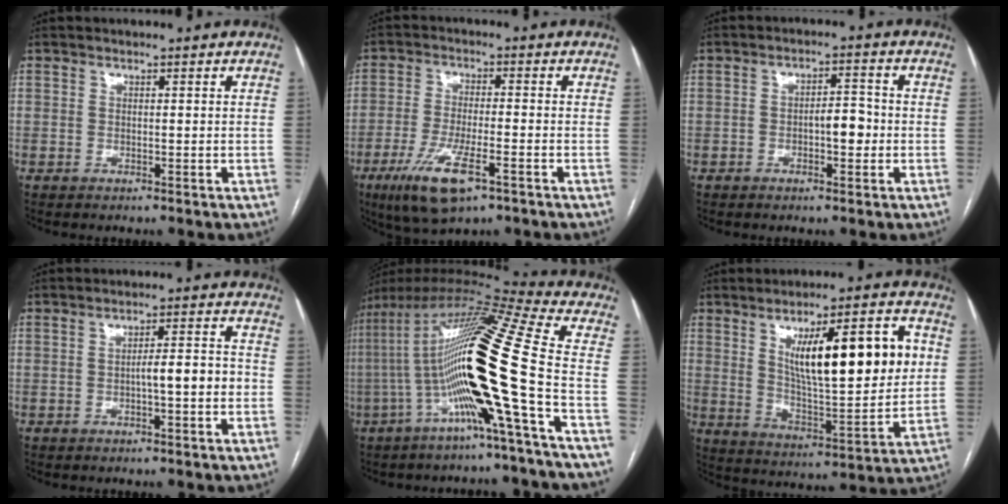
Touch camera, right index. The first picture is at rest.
{"total": 10.2, "force": [-5.4, 2.2, 8.4], "torque": [-0.168, -0.024, -0.089]}
{"total": 4.2, "force": [-0.9, 1.6, 3.8], "torque": [-0.056, 0.012, -0.011]}
{"total": 5.2, "force": [-1.3, 0.7, 5.0], "torque": [-0.073, 0.017, -0.016]}
{"total": 22.3, "force": [-4.9, -0.9, 21.7], "torque": [-0.419, 0.002, -0.103]}
{"total": 19.1, "force": [5.2, 4.1, 17.9], "torque": [-0.277, 0.009, 0.086]}